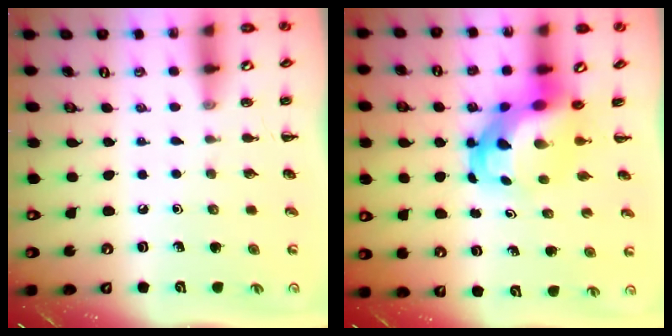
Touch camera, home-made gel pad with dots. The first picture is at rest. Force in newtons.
{"total": 6.4, "press": 6.1, "slide": 1.9}